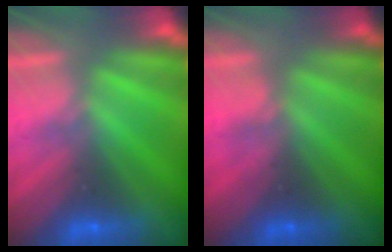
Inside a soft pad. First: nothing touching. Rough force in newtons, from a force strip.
{"total": 4.5}